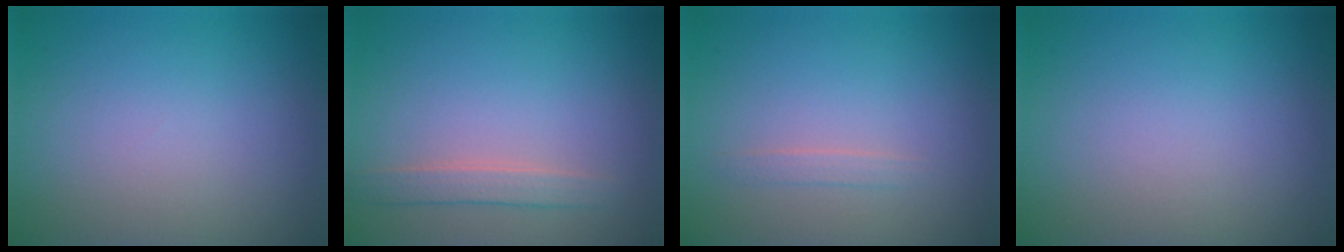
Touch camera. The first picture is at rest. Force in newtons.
{"total": 1.7, "press": 1.7, "slide": 0.0}
{"total": 0.8, "press": 0.8, "slide": 0.0}
{"total": 0.0}